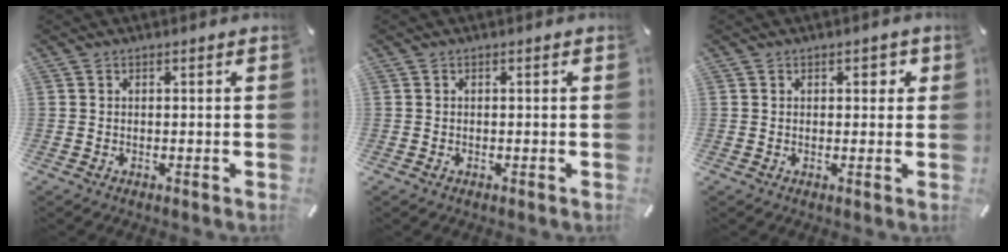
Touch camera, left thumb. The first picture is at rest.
{"total": 0.8, "force": [-0.2, 0.2, 0.7], "torque": [-0.014, 0.000, -0.004]}
{"total": 2.0, "force": [0.6, 1.3, 1.3], "torque": [-0.004, -0.002, 0.003]}